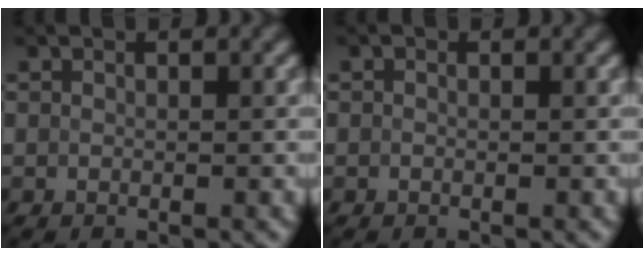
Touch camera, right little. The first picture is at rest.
{"total": 0.5, "force": [0.3, 0.4, 0.2], "torque": [-0.004, 0.003, -0.003]}